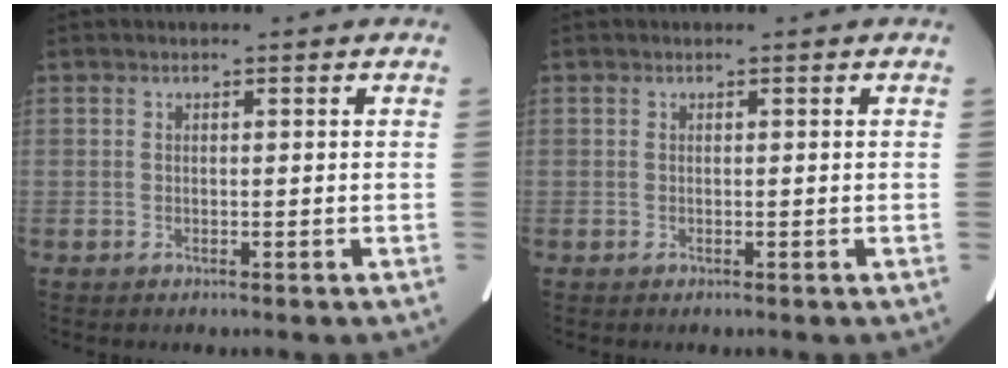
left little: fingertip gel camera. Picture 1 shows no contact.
{"total": 0.0}